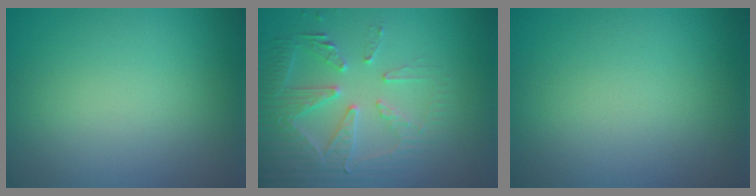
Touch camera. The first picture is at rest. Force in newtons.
{"total": 4.5, "press": 4.5, "slide": 0.3}
{"total": 0.0}